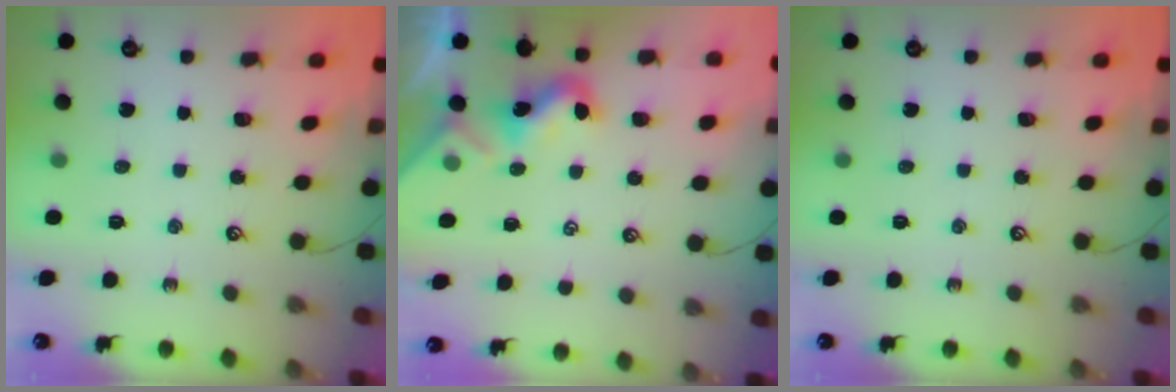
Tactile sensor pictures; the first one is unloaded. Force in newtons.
{"total": 2.0, "press": 2.0, "slide": 0.4}
{"total": 0.0}